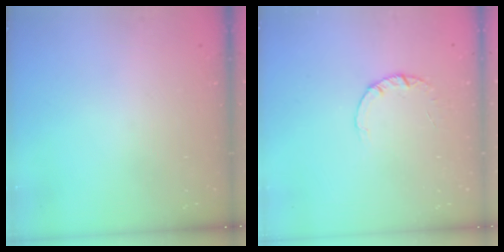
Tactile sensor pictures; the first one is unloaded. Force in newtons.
{"total": 1.8, "press": 1.8, "slide": 0.1}